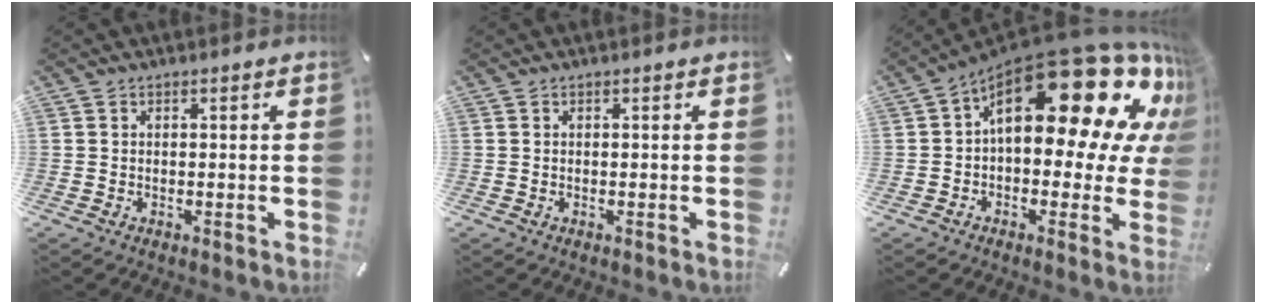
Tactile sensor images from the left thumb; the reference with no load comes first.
{"total": 0.0}
{"total": 28.3, "force": [11.3, 13.1, 22.4], "torque": [-0.338, -0.089, 0.195]}